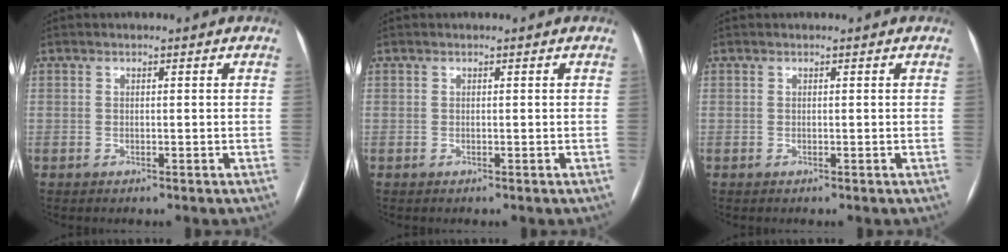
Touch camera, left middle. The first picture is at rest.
{"total": 0.0}
{"total": 0.0}